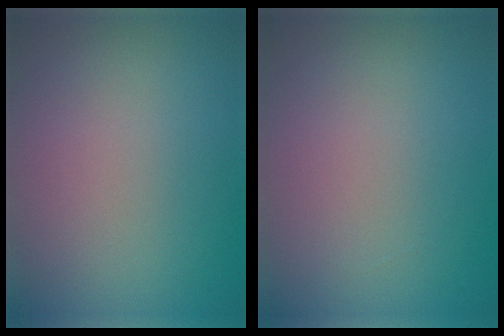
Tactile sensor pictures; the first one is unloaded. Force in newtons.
{"total": 0.0}